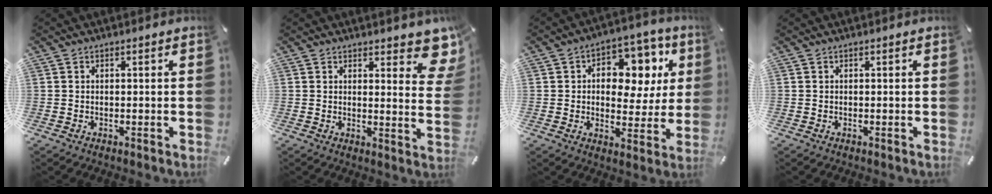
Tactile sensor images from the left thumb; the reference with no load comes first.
{"total": 7.9, "force": [5.8, 3.0, 4.4], "torque": [-0.044, -0.046, 0.099]}
{"total": 11.6, "force": [3.4, 8.4, 7.2], "torque": [-0.085, -0.028, 0.057]}
{"total": 0.0}